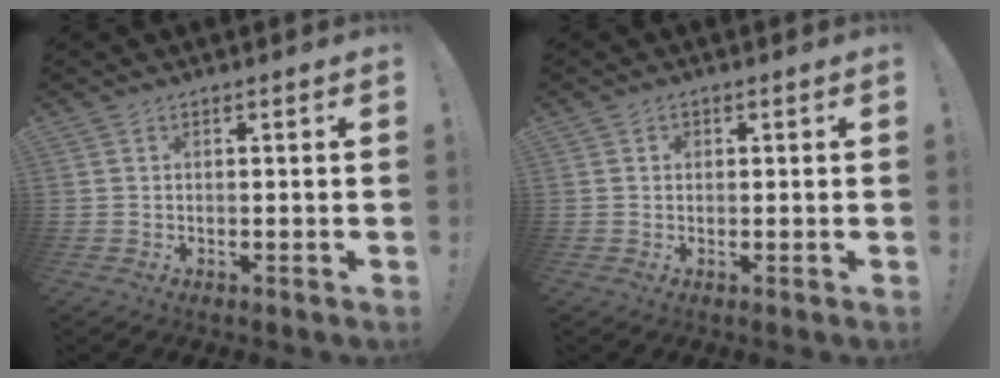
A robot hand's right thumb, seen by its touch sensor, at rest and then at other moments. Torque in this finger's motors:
{"motor_torque": [0.17, 0.76, 0.13, -0.04, 0.00]}